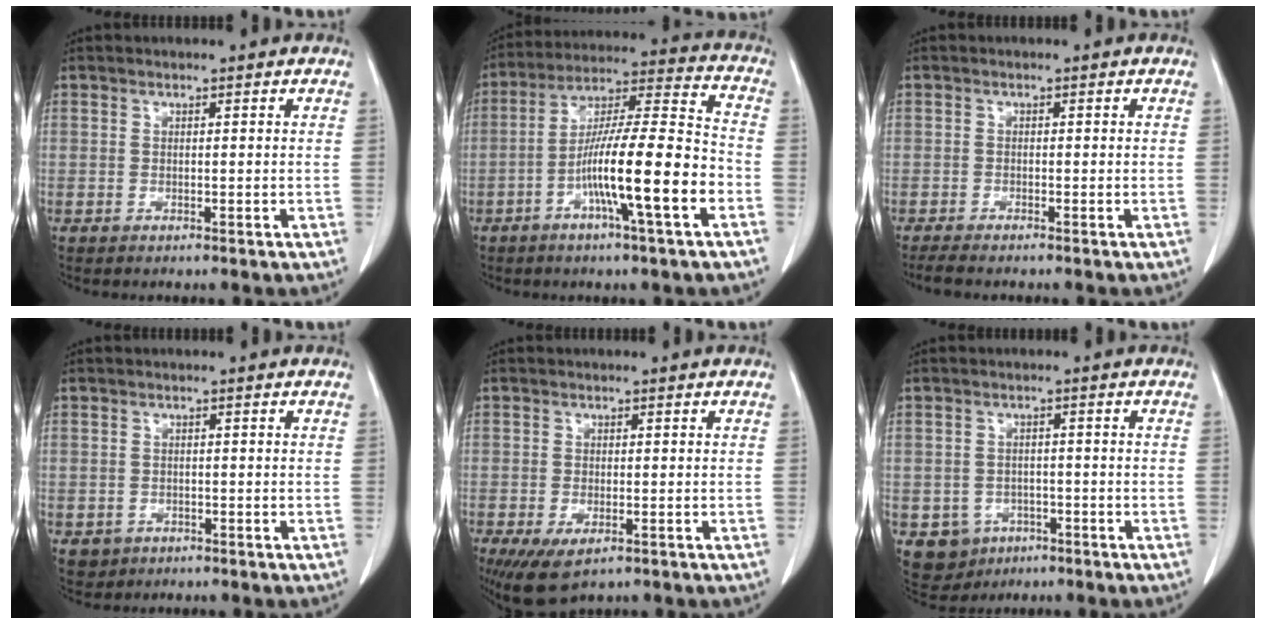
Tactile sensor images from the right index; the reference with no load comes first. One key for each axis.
{"total": 16.0, "fx": -5.6, "fy": 0.5, "fz": 15.0, "tx": -0.262, "ty": 0.004, "tz": -0.098}
{"total": 2.9, "fx": -2.5, "fy": 0.1, "fz": 1.5, "tx": -0.025, "ty": -0.007, "tz": -0.041}
{"total": 2.4, "fx": -1.0, "fy": 2.2, "fz": 0.2, "tx": -0.002, "ty": 0.006, "tz": -0.011}
{"total": 5.8, "fx": -3.2, "fy": 2.6, "fz": 4.1, "tx": -0.072, "ty": -0.014, "tz": -0.047}
{"total": 5.6, "fx": -2.6, "fy": 4.9, "fz": 1.0, "tx": -0.017, "ty": 0.007, "tz": -0.030}